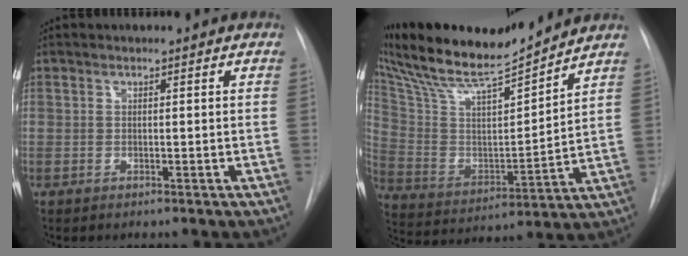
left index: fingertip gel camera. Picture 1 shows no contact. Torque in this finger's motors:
{"motor_torque": [0.89, -1.25, 0.39, 0.14]}